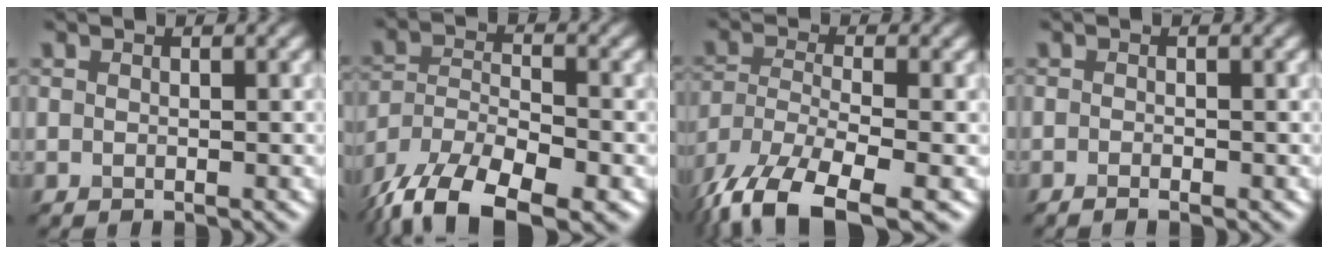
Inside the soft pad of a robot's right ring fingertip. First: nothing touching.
{"total": 13.0, "force": [-10.6, 4.3, 6.2], "torque": [-0.146, -0.025, -0.141]}
{"total": 11.8, "force": [-8.9, 3.5, 7.0], "torque": [-0.192, -0.030, -0.116]}
{"total": 1.5, "force": [-1.4, -0.5, 0.1], "torque": [-0.018, -0.004, 0.002]}